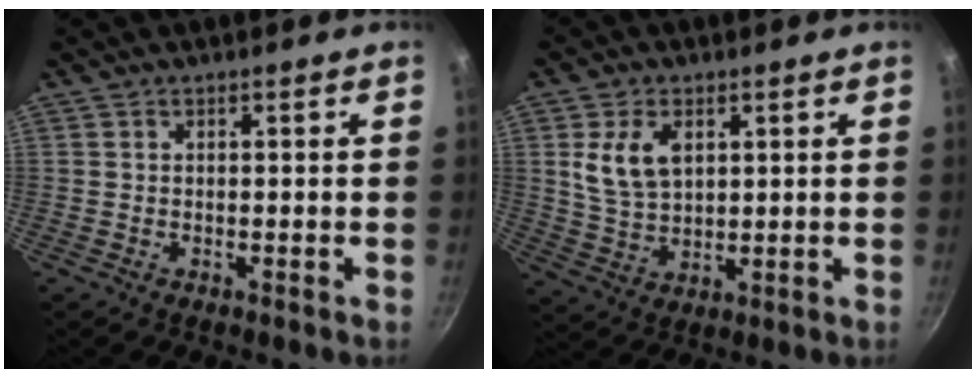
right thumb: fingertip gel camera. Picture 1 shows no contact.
{"total": 8.5, "force": [2.7, 5.4, 6.0], "torque": [-0.103, -0.010, 0.060]}